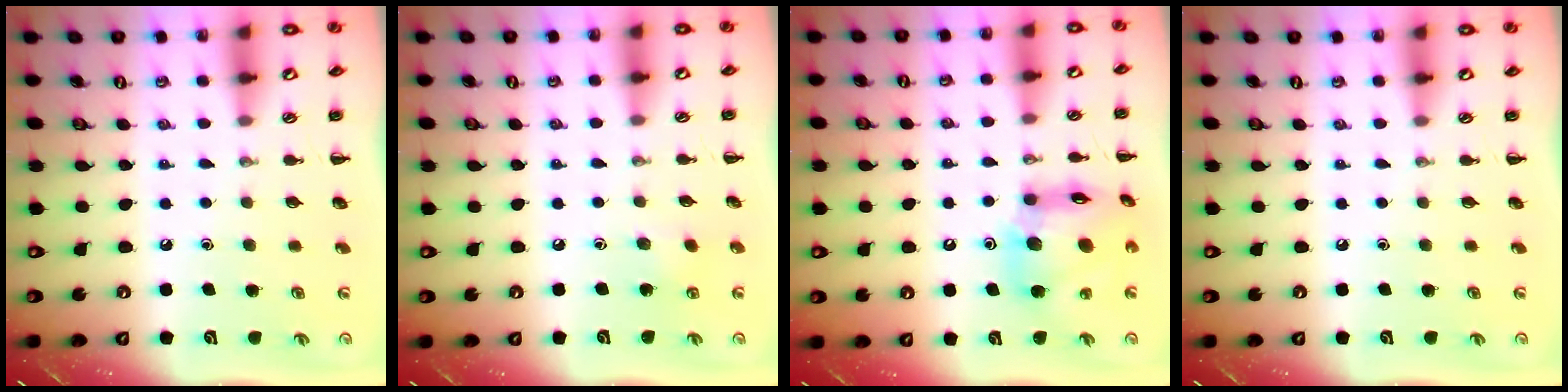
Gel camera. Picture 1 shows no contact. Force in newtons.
{"total": 6.5, "press": 6.4, "slide": 0.7}
{"total": 13.7, "press": 13.3, "slide": 3.4}
{"total": 0.0}